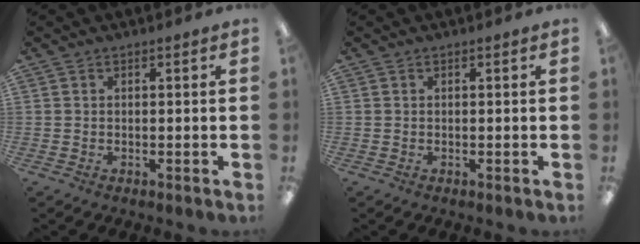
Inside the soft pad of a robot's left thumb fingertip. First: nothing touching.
{"total": 0.0}